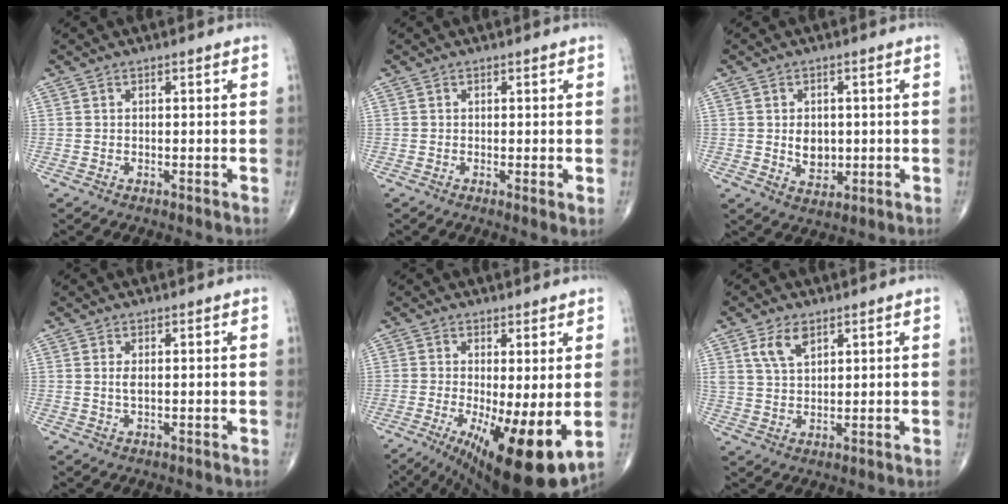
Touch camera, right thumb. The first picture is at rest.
{"total": 1.4, "force": [-0.1, 0.2, 1.3], "torque": [-0.027, -0.007, -0.005]}
{"total": 5.1, "force": [0.1, 3.9, 3.3], "torque": [-0.028, -0.004, 0.011]}
{"total": 1.5, "force": [0.3, 0.5, 1.4], "torque": [-0.033, -0.001, 0.010]}
{"total": 14.9, "force": [-3.4, 4.2, 13.9], "torque": [-0.203, -0.023, -0.036]}
{"total": 5.6, "force": [3.0, 3.0, 3.6], "torque": [-0.061, -0.012, 0.062]}